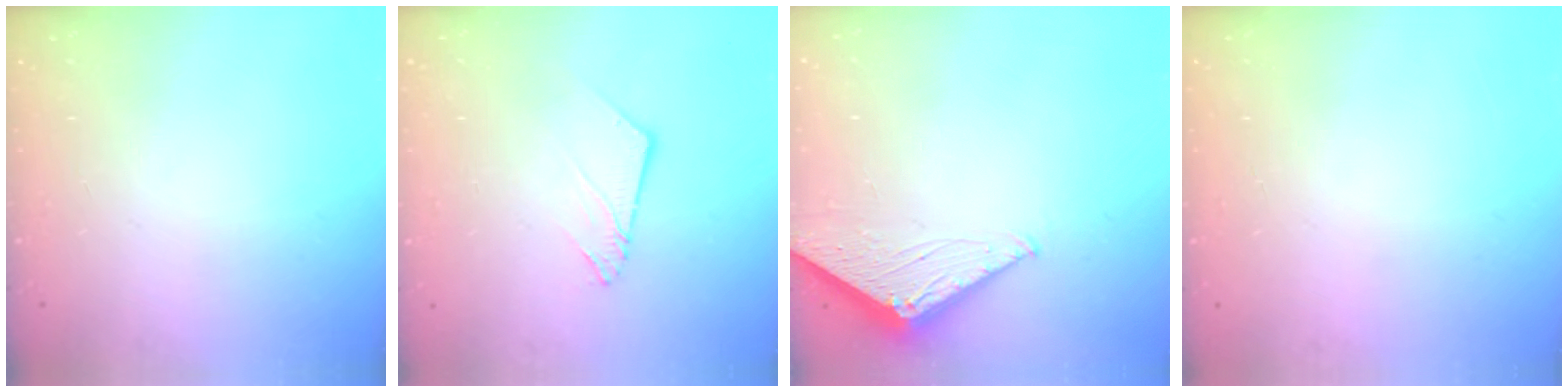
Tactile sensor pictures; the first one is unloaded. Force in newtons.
{"total": 6.2, "press": 6.2, "slide": 0.6}
{"total": 3.0, "press": 2.9, "slide": 0.3}
{"total": 0.0}